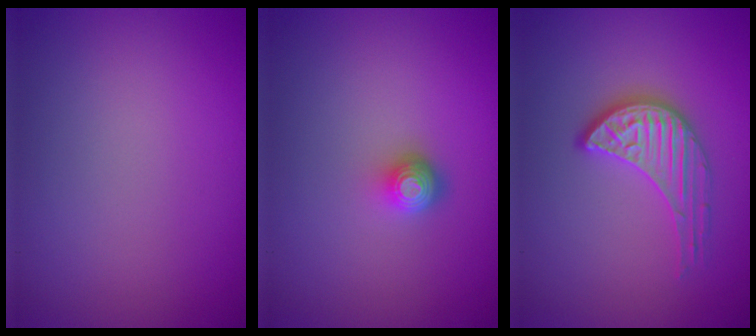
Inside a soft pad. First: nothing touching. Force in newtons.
{"total": 1.9, "press": 1.4, "slide": 1.3}
{"total": 3.4, "press": 3.2, "slide": 1.0}